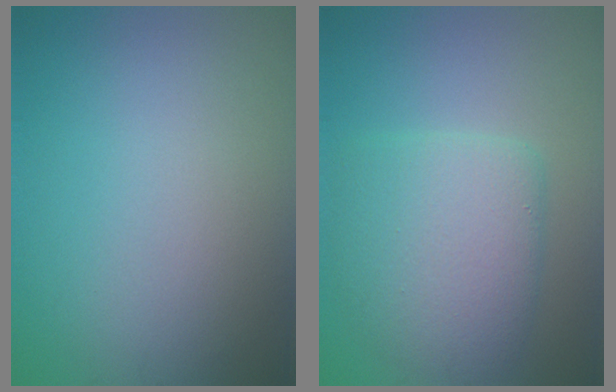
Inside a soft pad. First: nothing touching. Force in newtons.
{"total": 5.1, "press": 5.1, "slide": 0.4}